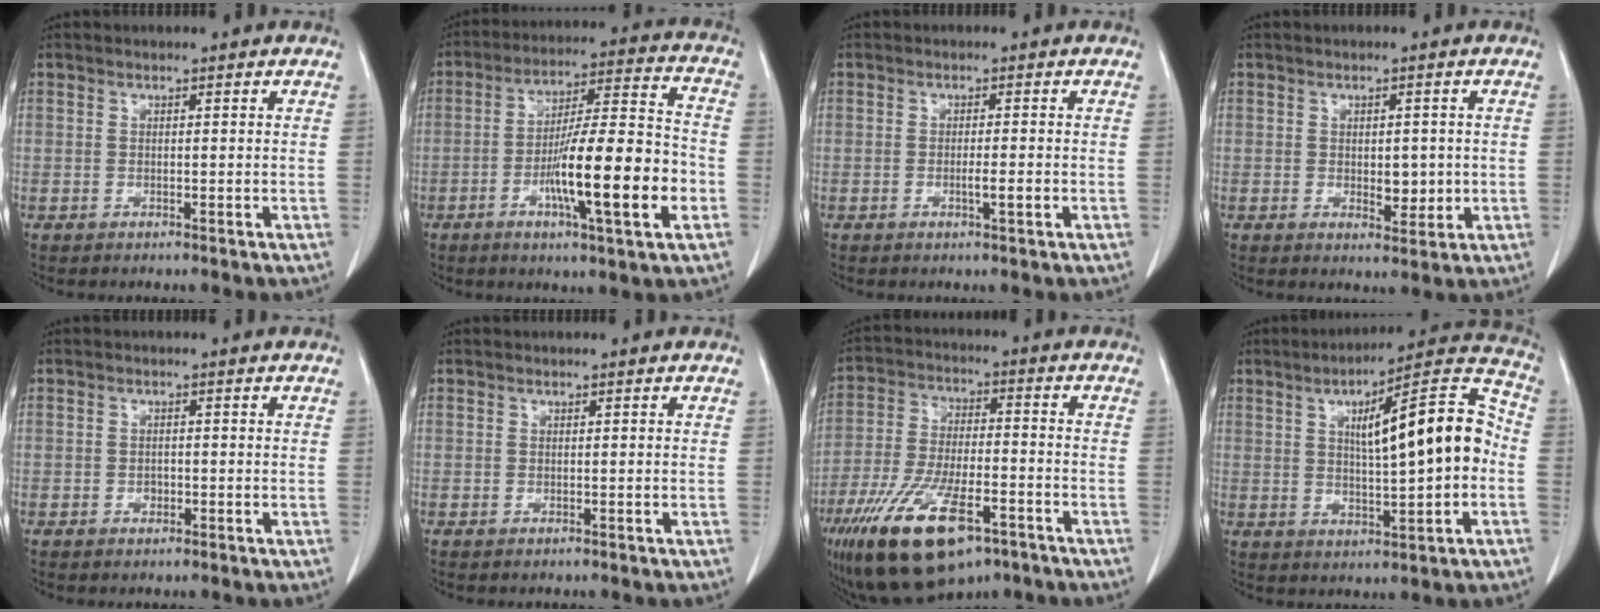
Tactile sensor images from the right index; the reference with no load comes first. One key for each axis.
{"total": 16.8, "fx": -4.9, "fy": 1.3, "fz": 16.0, "tx": -0.265, "ty": 0.000, "tz": -0.077}
{"total": 2.0, "fx": -0.5, "fy": 0.1, "fz": 1.9, "tx": -0.031, "ty": 0.000, "tz": -0.007}
{"total": 3.8, "fx": -0.1, "fy": 2.0, "fz": 3.2, "tx": -0.038, "ty": -0.002, "tz": 0.008}
{"total": 1.1, "fx": -0.4, "fy": 0.9, "fz": 0.6, "tx": -0.006, "ty": 0.005, "tz": -0.002}
{"total": 0.0}
{"total": 17.6, "fx": -10.6, "fy": 6.0, "fz": 12.7, "tx": -0.261, "ty": -0.023, "tz": -0.182}
{"total": 15.4, "fx": 0.9, "fy": 2.6, "fz": 15.1, "tx": -0.223, "ty": 0.036, "tz": 0.015}